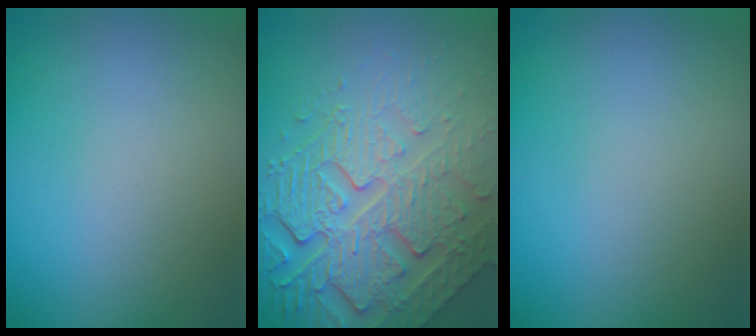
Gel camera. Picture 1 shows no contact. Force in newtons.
{"total": 8.0, "press": 5.9, "slide": 5.4}
{"total": 0.0}